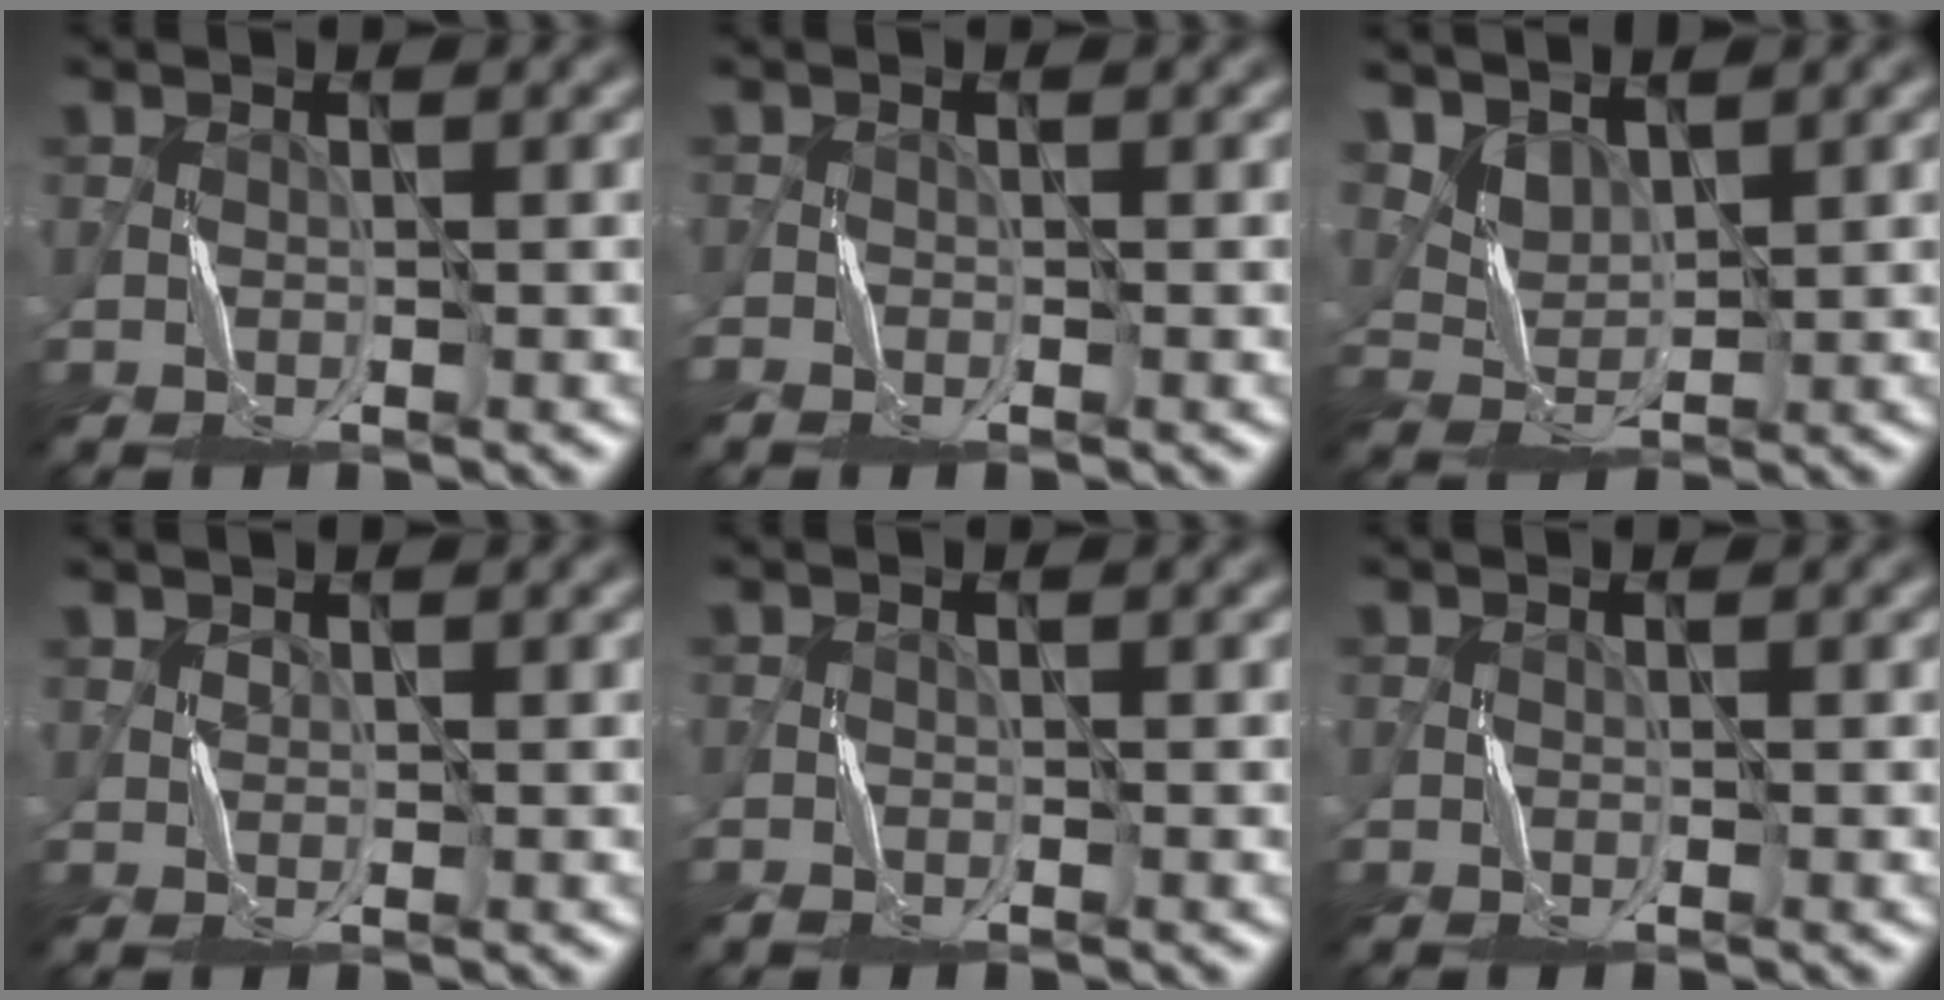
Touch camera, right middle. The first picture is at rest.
{"total": 1.2, "force": [-1.0, 0.4, 0.6], "torque": [-0.016, -0.002, -0.022]}
{"total": 2.6, "force": [2.1, 1.2, 1.0], "torque": [-0.030, -0.010, 0.050]}
{"total": 0.9, "force": [0.8, 0.3, 0.4], "torque": [-0.011, -0.001, 0.018]}
{"total": 1.1, "force": [-0.8, 0.5, 0.5], "torque": [-0.015, 0.000, -0.018]}
{"total": 0.0}